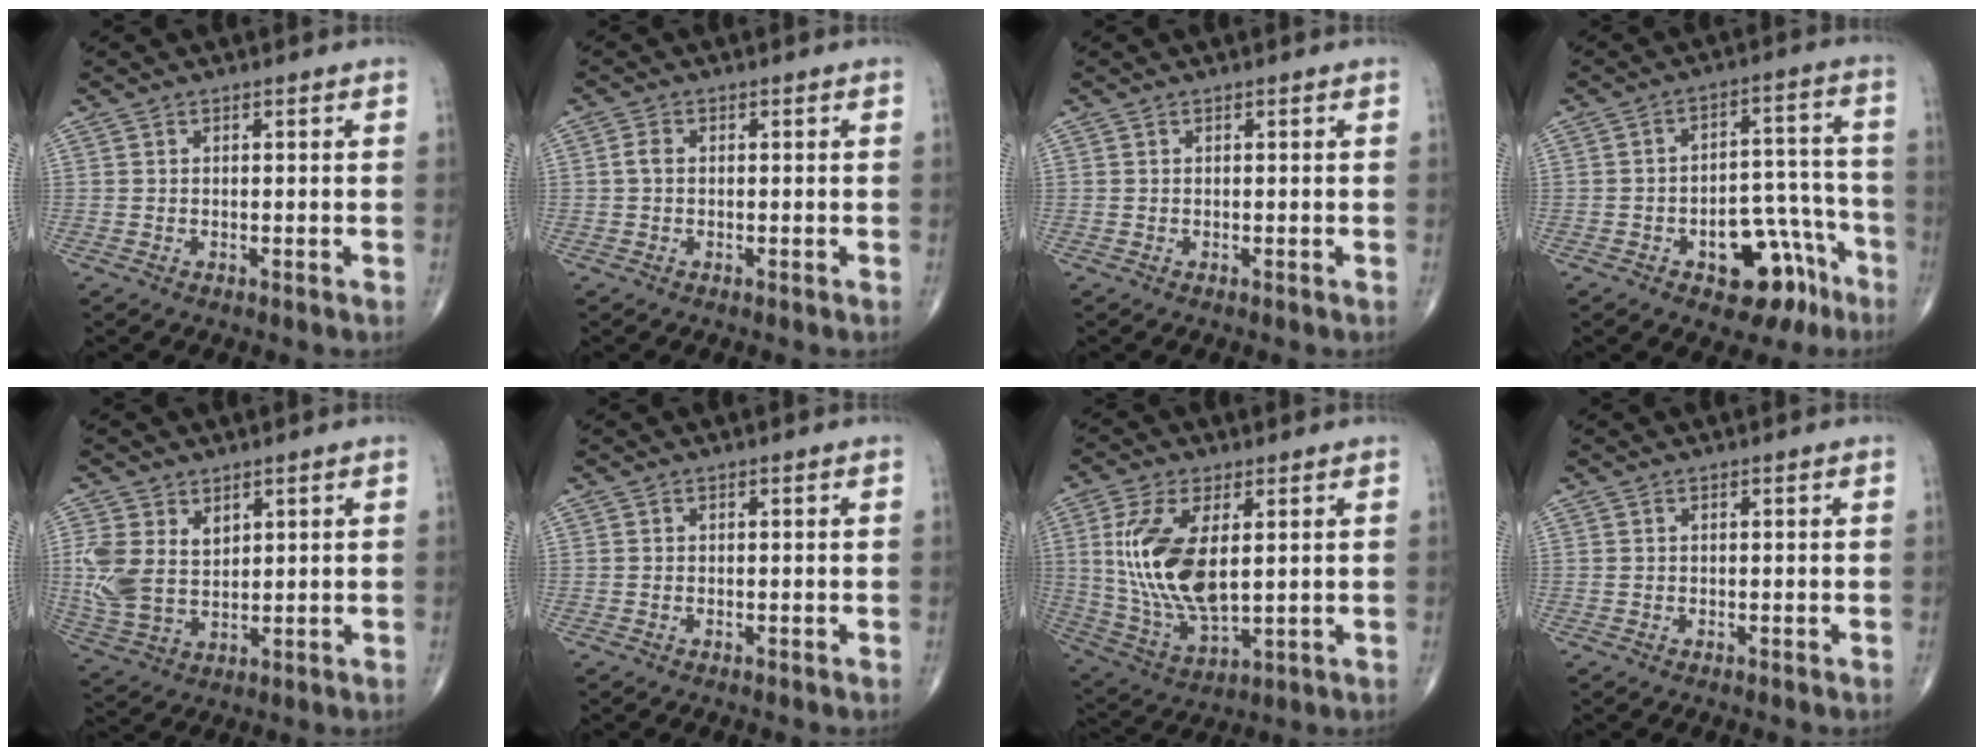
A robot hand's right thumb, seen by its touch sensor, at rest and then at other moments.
{"total": 1.6, "force": [0.0, 1.1, 1.2], "torque": [-0.021, 0.003, -0.003]}
{"total": 0.0}
{"total": 13.2, "force": [-6.9, 7.3, 8.6], "torque": [-0.066, 0.065, -0.088]}
{"total": 9.7, "force": [3.0, 6.5, 6.5], "torque": [-0.132, -0.011, 0.073]}
{"total": 0.0}
{"total": 15.9, "force": [2.8, 7.6, 13.8], "torque": [-0.279, -0.016, 0.066]}
{"total": 0.0}